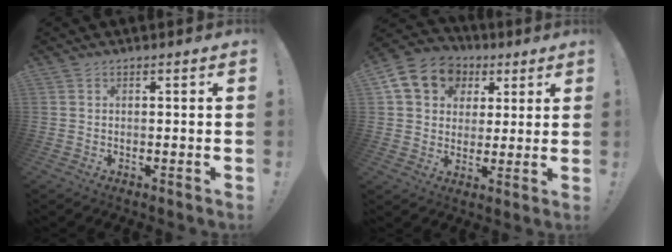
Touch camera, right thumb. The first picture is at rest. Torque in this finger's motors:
{"motor_torque": [1.31, 1.43, 0.36, -0.20, 0.07]}